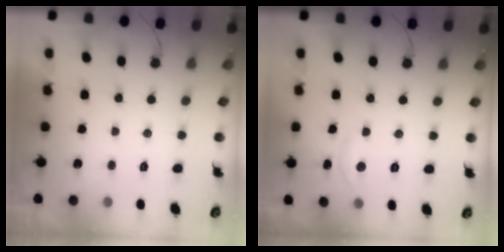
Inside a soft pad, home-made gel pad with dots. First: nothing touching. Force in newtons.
{"total": 2.9, "press": 2.9, "slide": 0.3}